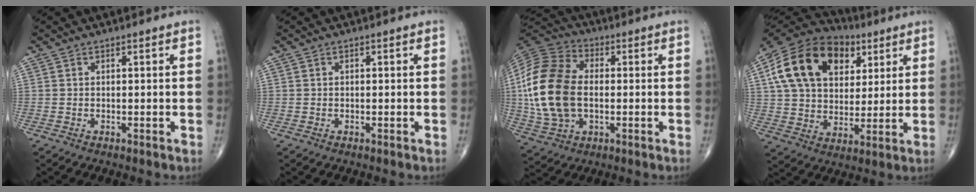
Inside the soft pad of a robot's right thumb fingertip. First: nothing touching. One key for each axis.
{"total": 0.0}
{"total": 19.6, "fx": -0.3, "fy": 12.5, "fz": 15.1, "tx": -0.317, "ty": 0.011, "tz": -0.005}
{"total": 21.9, "fx": 7.7, "fy": 14.9, "fz": 14.0, "tx": -0.236, "ty": 0.009, "tz": 0.127}